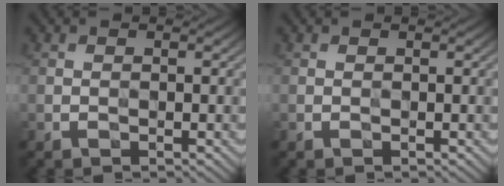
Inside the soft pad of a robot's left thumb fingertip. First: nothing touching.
{"total": 0.0}